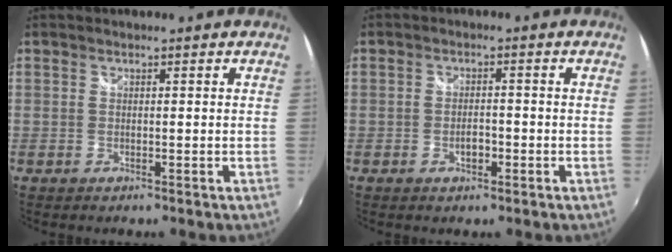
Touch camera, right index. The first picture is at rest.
{"total": 2.6, "force": [-1.2, 1.3, 1.9], "torque": [-0.036, 0.001, -0.022]}